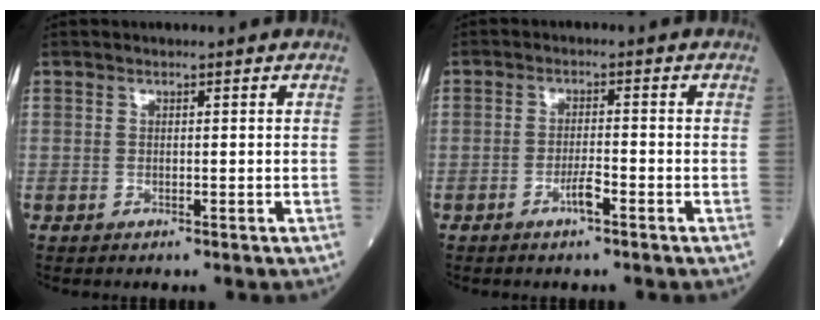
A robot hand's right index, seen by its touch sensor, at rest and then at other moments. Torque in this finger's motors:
{"motor_torque": [0.63, -0.26, 0.26, 0.07]}